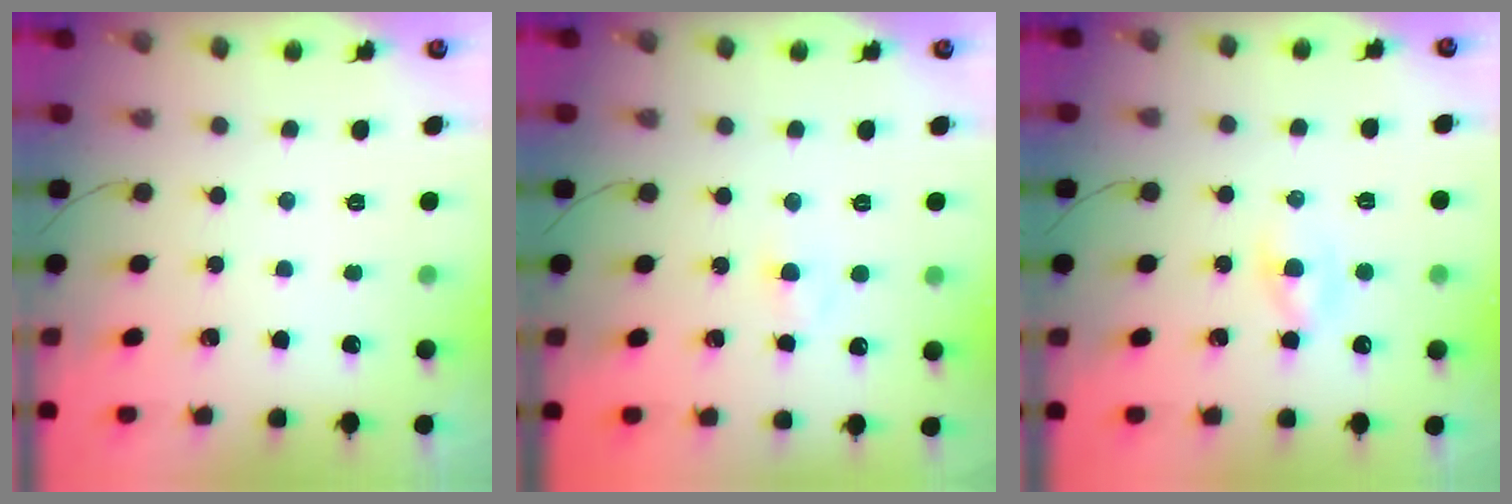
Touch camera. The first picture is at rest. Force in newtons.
{"total": 2.1, "press": 1.8, "slide": 0.9}
{"total": 2.9, "press": 2.7, "slide": 1.0}